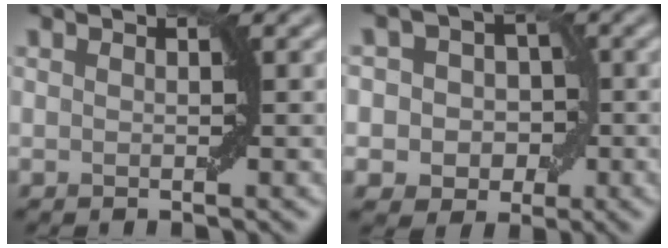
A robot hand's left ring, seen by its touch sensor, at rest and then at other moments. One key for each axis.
{"total": 5.9, "fx": 0.0, "fy": 5.4, "fz": 2.4, "tx": -0.011, "ty": 0.034, "tz": -0.031}